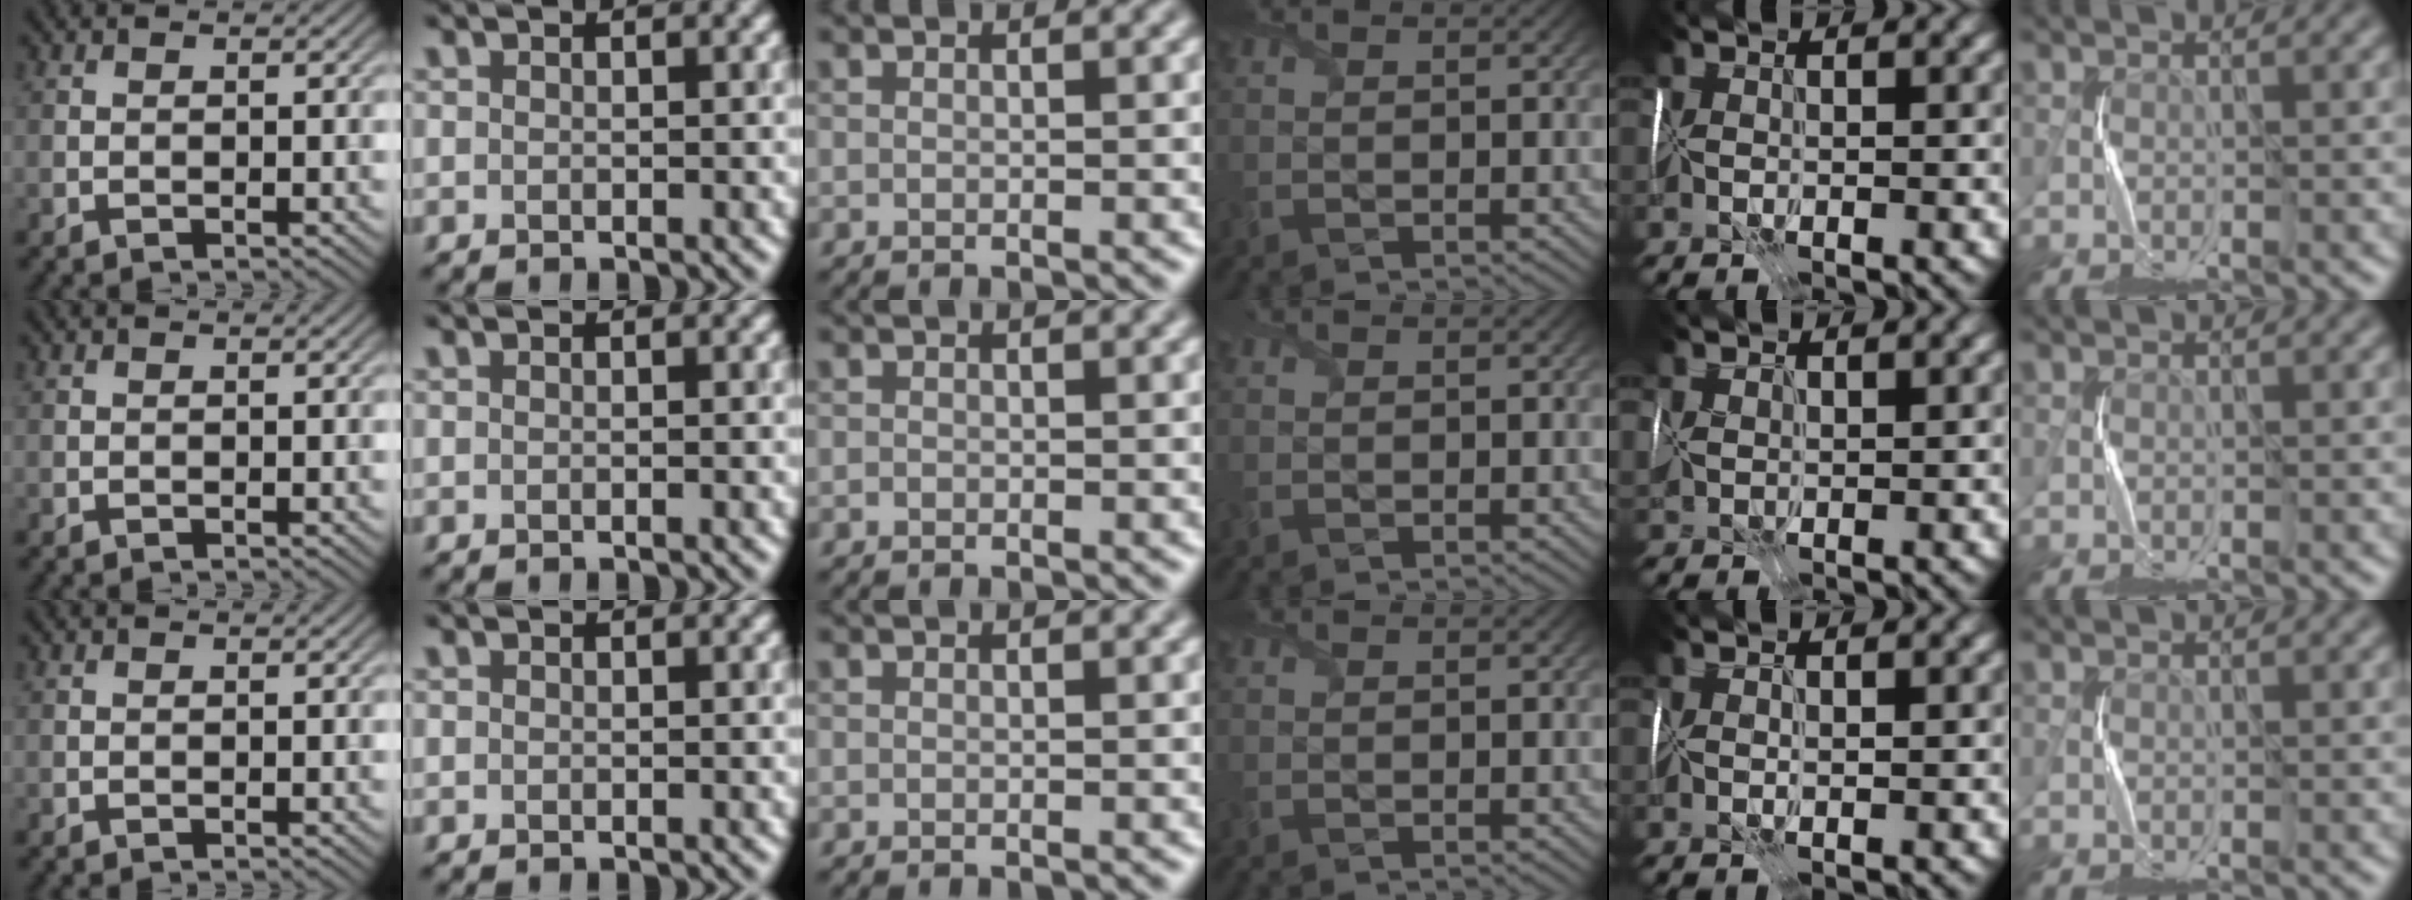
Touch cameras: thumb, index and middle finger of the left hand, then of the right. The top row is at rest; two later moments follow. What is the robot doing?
{"motion": "fold", "object": "tissue"}